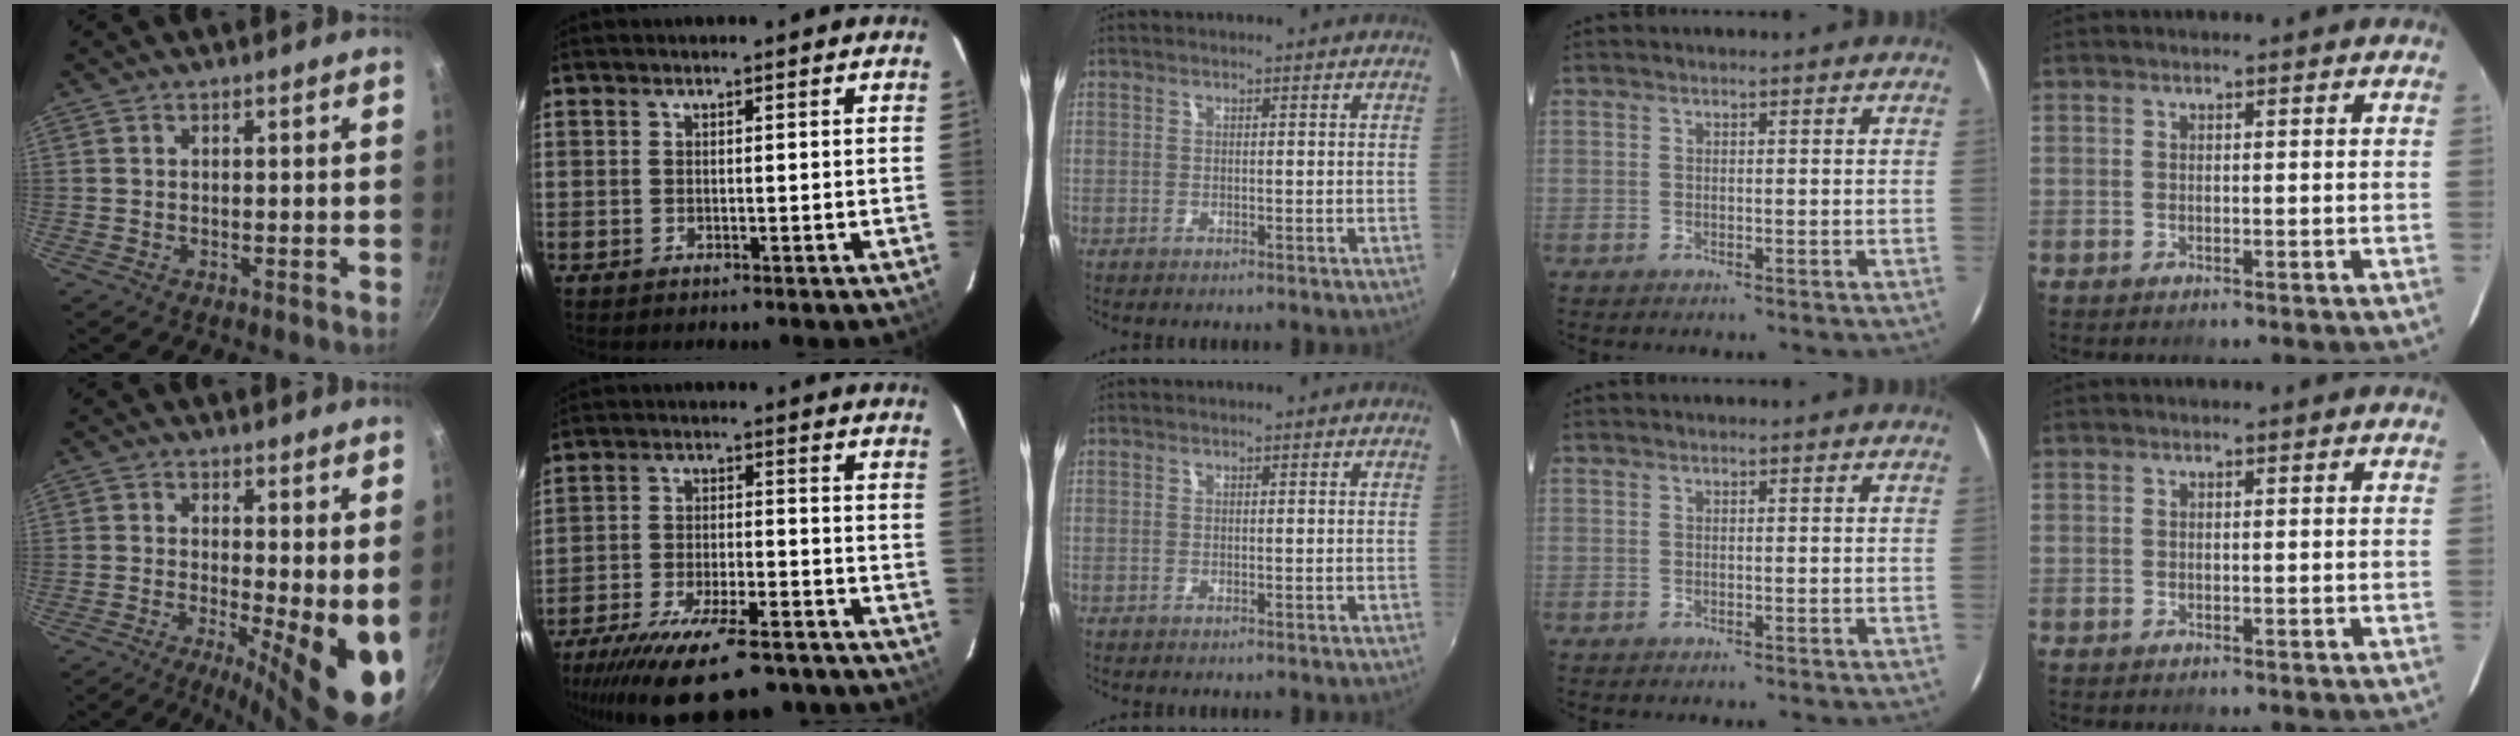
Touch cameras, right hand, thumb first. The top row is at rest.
{"thumb": {"total": 12.1, "force": [-0.7, 3.7, 11.5], "torque": [-0.134, -0.022, -0.007]}, "index": {"total": 21.6, "force": [-17.0, 6.4, 11.8], "torque": [-0.230, -0.038, -0.251]}}